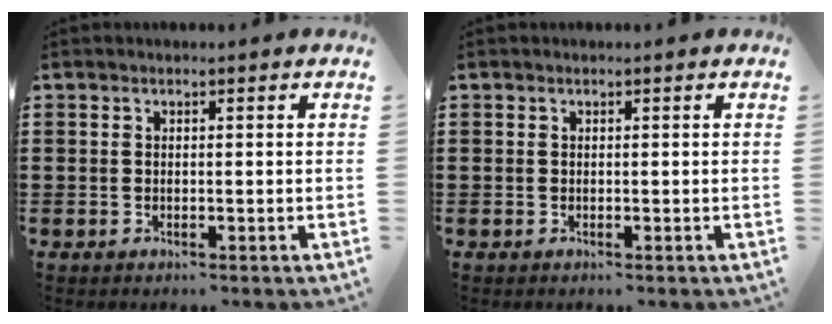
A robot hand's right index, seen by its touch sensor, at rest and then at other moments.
{"total": 0.0}